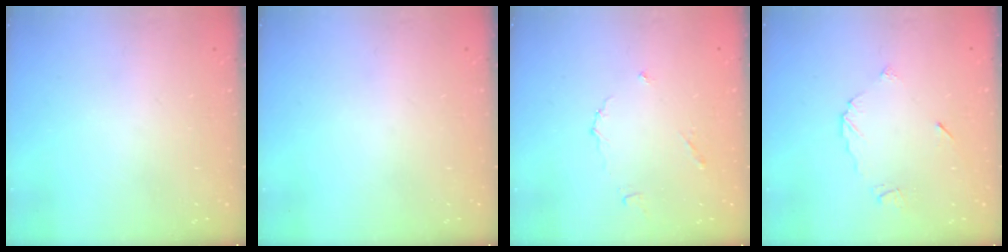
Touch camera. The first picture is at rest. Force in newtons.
{"total": 0.0}
{"total": 4.2, "press": 4.2, "slide": 0.6}
{"total": 4.8, "press": 4.8, "slide": 0.1}